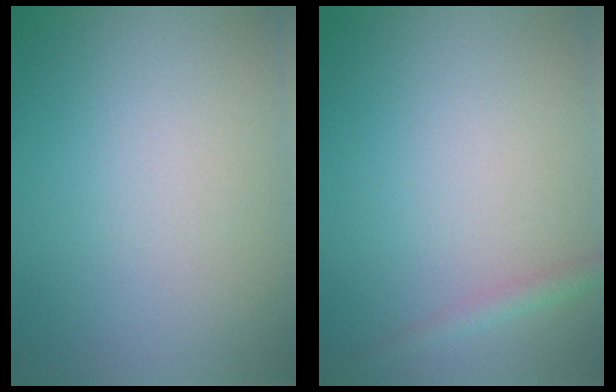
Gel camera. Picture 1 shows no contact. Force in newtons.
{"total": 1.3, "press": 1.3, "slide": 0.1}